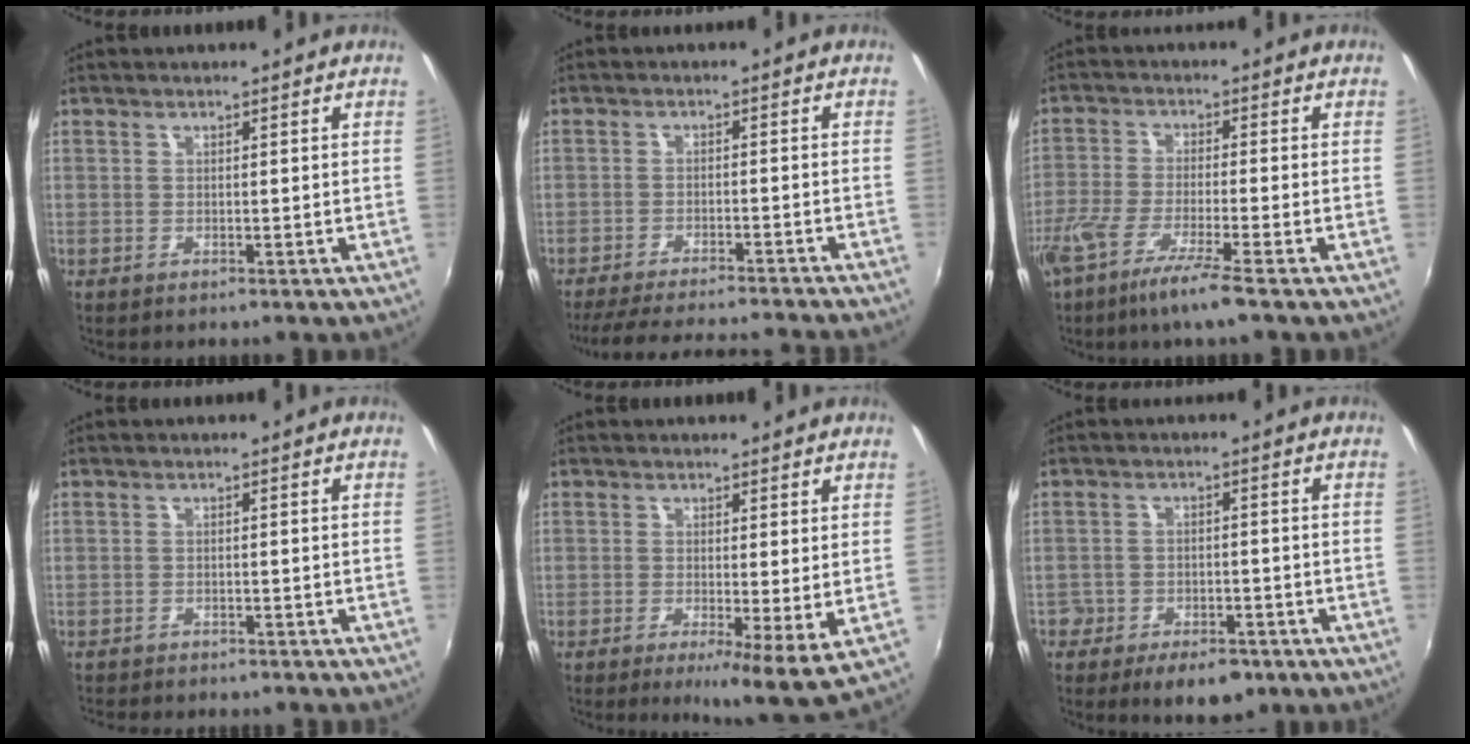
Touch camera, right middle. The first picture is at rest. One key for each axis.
{"total": 15.4, "fx": -14.0, "fy": 0.6, "fz": 6.5, "tx": -0.128, "ty": -0.014, "tz": -0.209}
{"total": 9.4, "fx": -6.6, "fy": -0.3, "fz": 6.8, "tx": -0.146, "ty": -0.030, "tz": -0.123}
{"total": 7.4, "fx": -6.8, "fy": 1.6, "fz": 2.6, "tx": -0.064, "ty": -0.015, "tz": -0.098}
{"total": 6.6, "fx": -0.9, "fy": 0.8, "fz": 6.4, "tx": -0.109, "ty": -0.016, "tz": -0.014}
{"total": 9.7, "fx": -6.8, "fy": 5.1, "fz": 4.5, "tx": -0.111, "ty": -0.007, "tz": -0.100}